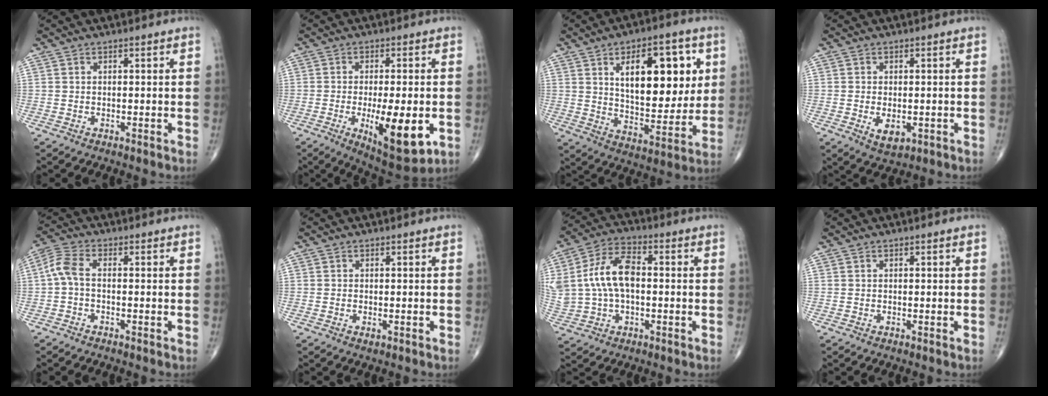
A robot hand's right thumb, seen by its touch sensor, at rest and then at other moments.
{"total": 13.6, "force": [-3.4, 4.4, 12.4], "torque": [-0.183, -0.016, -0.042]}
{"total": 19.5, "force": [5.5, 9.7, 16.0], "torque": [-0.183, -0.024, 0.090]}
{"total": 4.1, "force": [-1.0, 2.3, 3.2], "torque": [-0.046, -0.006, -0.007]}
{"total": 4.5, "force": [-0.6, 2.1, 3.9], "torque": [-0.096, 0.016, -0.022]}
{"total": 0.7, "force": [-0.3, 0.3, 0.6], "torque": [-0.009, 0.000, -0.003]}
{"total": 14.2, "force": [1.0, 8.4, 11.4], "torque": [-0.233, 0.028, 0.019]}
{"total": 0.0}